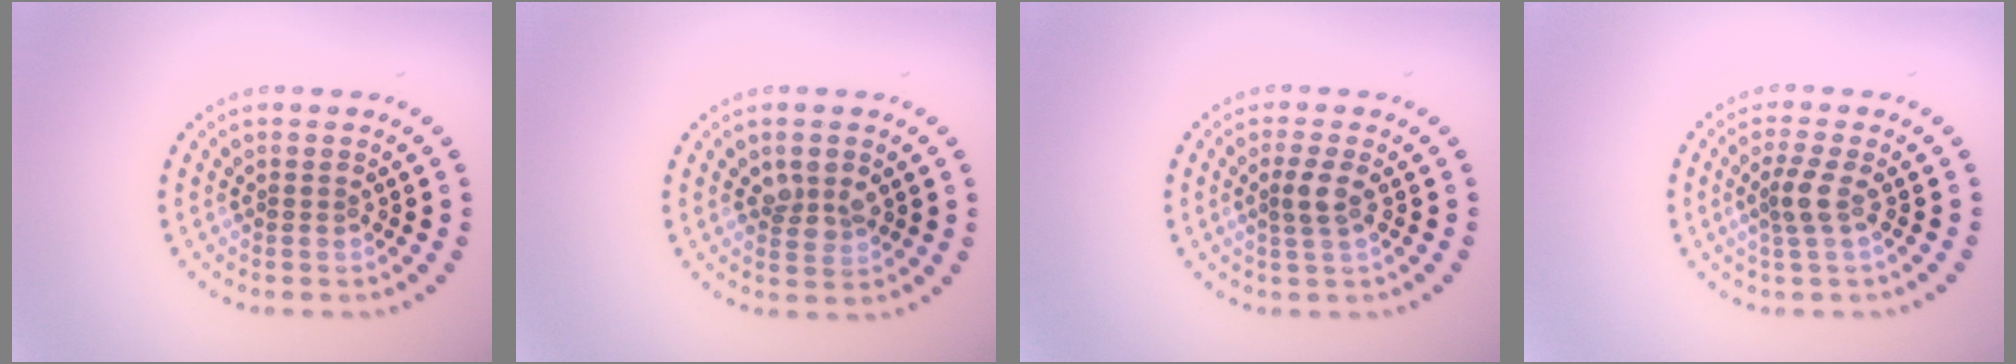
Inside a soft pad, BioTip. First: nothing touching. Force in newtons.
{"total": 2.4, "press": 2.4, "slide": 0.5}
{"total": 1.9, "press": 1.6, "slide": 1.0}
{"total": 2.1, "press": 1.6, "slide": 1.3}